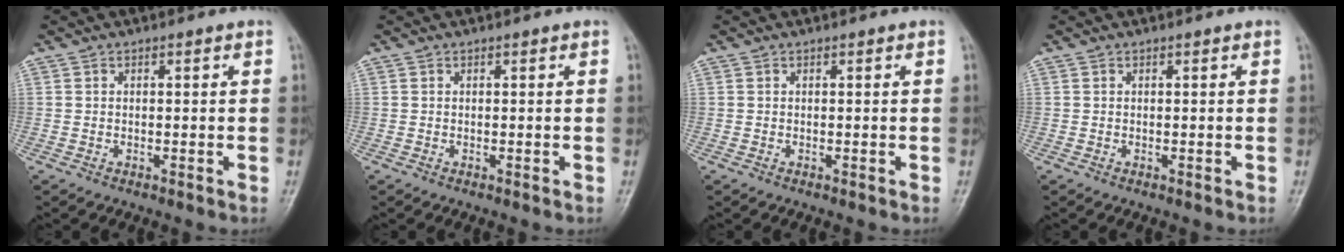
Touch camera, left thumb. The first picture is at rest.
{"total": 0.0}
{"total": 0.0}
{"total": 0.0}